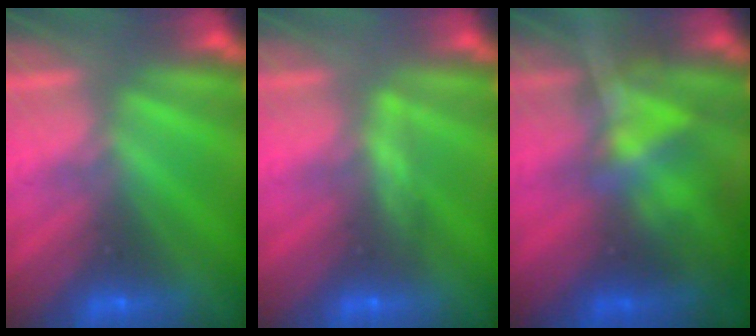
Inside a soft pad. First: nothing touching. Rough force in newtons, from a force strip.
{"total": 3.3}
{"total": 3.9}